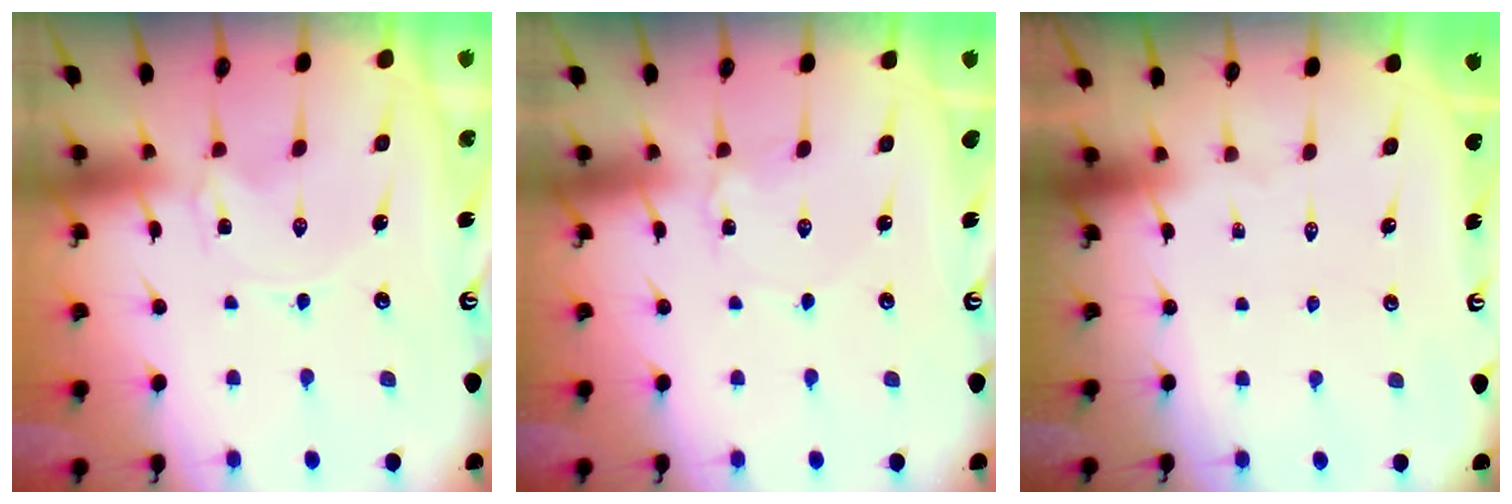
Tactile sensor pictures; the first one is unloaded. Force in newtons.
{"total": 1.9, "press": 1.9, "slide": 0.2}
{"total": 0.0}